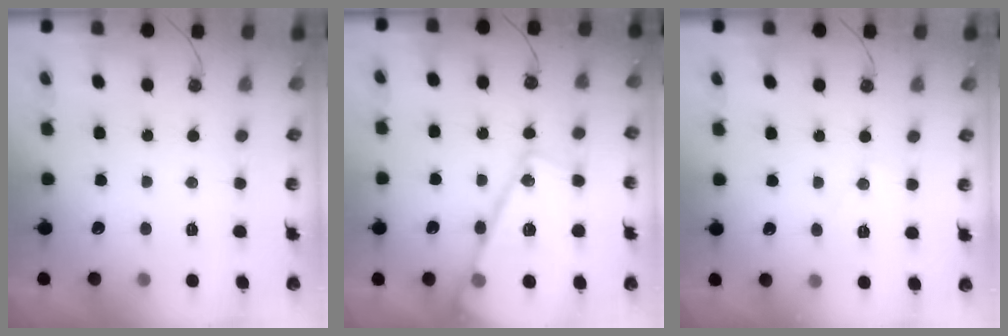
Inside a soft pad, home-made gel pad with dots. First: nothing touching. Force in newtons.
{"total": 23.2, "press": 23.1, "slide": 1.9}
{"total": 6.0, "press": 5.9, "slide": 1.0}